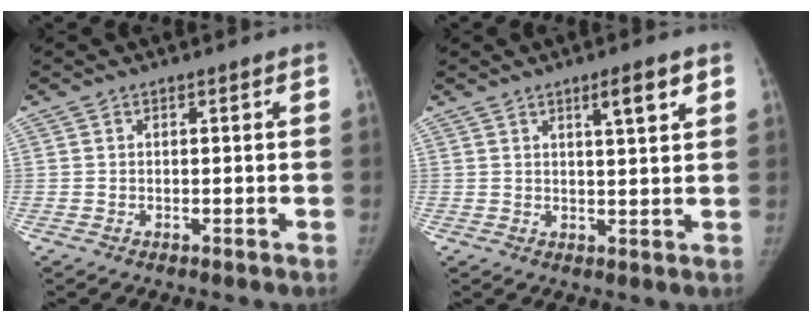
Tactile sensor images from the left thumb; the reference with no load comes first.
{"total": 4.9, "force": [2.7, 0.7, 4.1], "torque": [-0.056, -0.016, 0.042]}